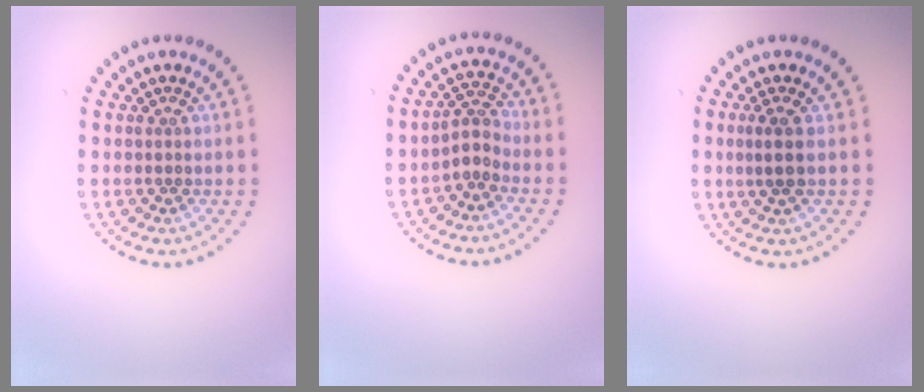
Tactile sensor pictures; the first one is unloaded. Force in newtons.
{"total": 2.0, "press": 1.6, "slide": 1.3}
{"total": 1.9, "press": 1.5, "slide": 1.1}